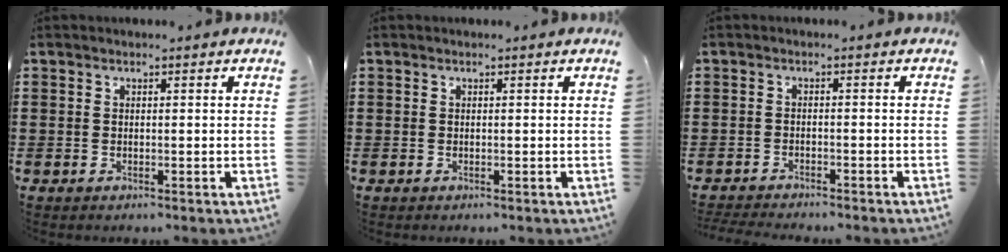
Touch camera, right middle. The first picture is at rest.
{"total": 0.0}
{"total": 2.1, "force": [-2.1, 0.0, 0.1], "torque": [-0.007, -0.001, -0.044]}